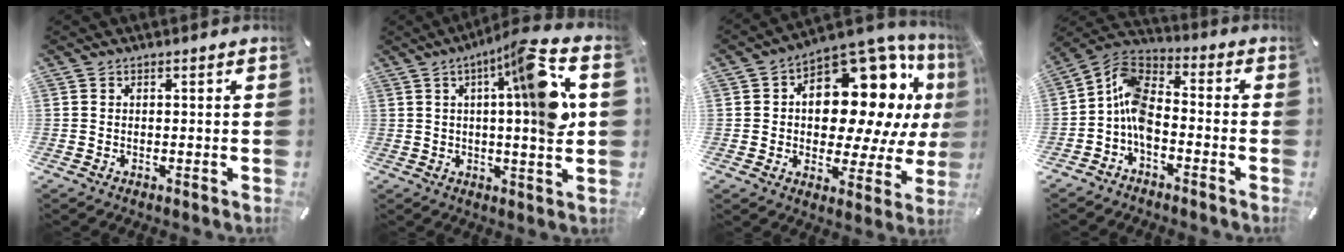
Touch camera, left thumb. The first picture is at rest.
{"total": 16.4, "force": [4.1, 2.2, 15.7], "torque": [-0.236, -0.013, 0.049]}
{"total": 20.0, "force": [6.6, 11.7, 14.8], "torque": [-0.209, -0.057, 0.110]}
{"total": 10.0, "force": [-4.0, 6.1, 6.9], "torque": [-0.152, 0.011, -0.080]}